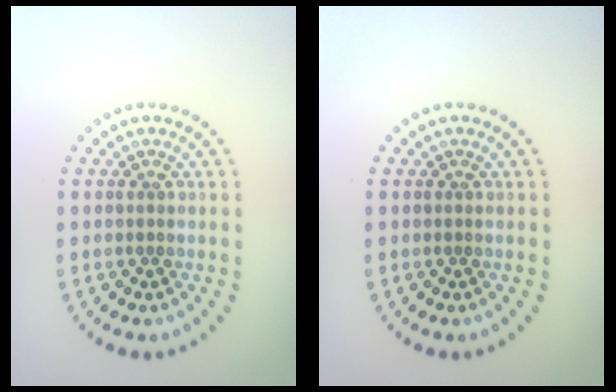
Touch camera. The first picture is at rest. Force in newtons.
{"total": 0.0}